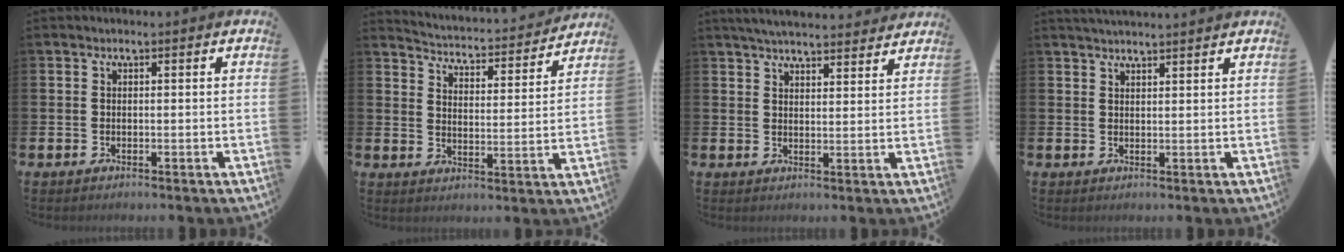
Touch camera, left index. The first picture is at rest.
{"total": 3.9, "force": [3.8, 0.6, 0.4], "torque": [-0.023, -0.040, 0.056]}
{"total": 4.8, "force": [4.7, 0.5, 0.8], "torque": [-0.024, -0.023, 0.084]}
{"total": 2.1, "force": [2.1, -0.1, 0.2], "torque": [-0.005, -0.008, 0.037]}